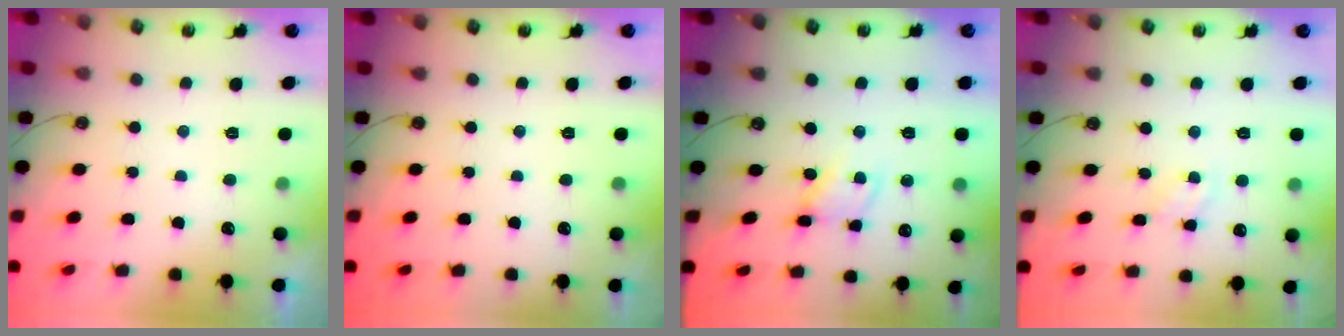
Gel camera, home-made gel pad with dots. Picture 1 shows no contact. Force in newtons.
{"total": 0.0}
{"total": 2.6, "press": 2.6, "slide": 0.4}
{"total": 3.5, "press": 3.4, "slide": 0.5}